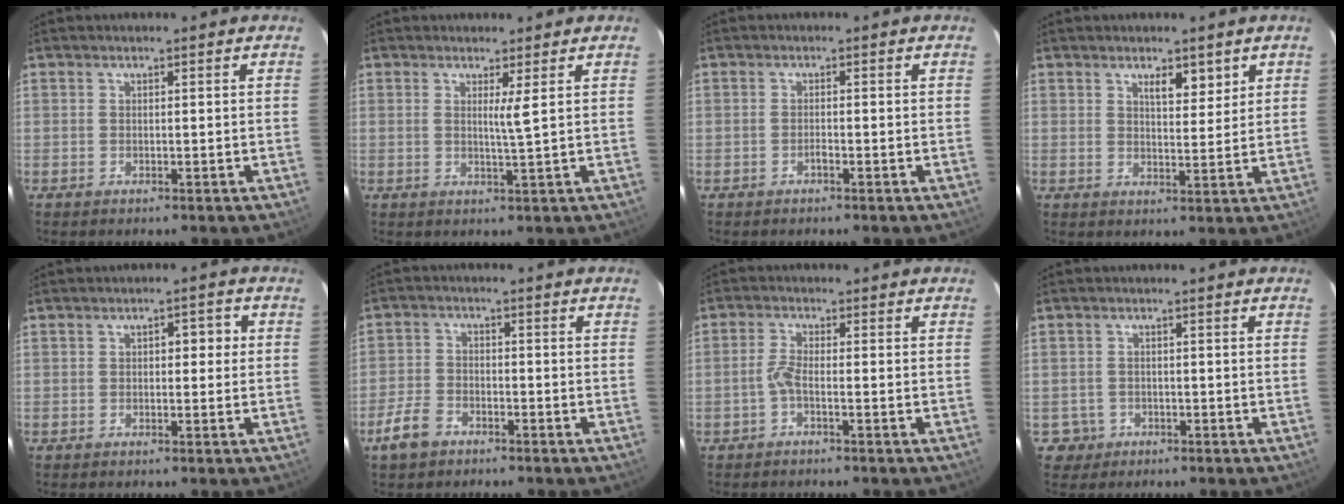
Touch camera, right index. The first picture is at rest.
{"total": 2.1, "force": [0.7, -0.6, 1.8], "torque": [-0.034, -0.009, 0.014]}
{"total": 0.8, "force": [-0.6, 0.2, 0.6], "torque": [-0.012, 0.001, -0.010]}
{"total": 3.7, "force": [2.4, 1.3, 2.5], "torque": [-0.037, -0.001, 0.040]}
{"total": 2.8, "force": [0.4, 1.4, 2.4], "torque": [-0.031, 0.017, 0.004]}
{"total": 5.1, "force": [-3.5, 3.0, 2.3], "torque": [-0.059, 0.002, -0.063]}
{"total": 2.4, "force": [-1.0, 0.3, 2.2], "torque": [-0.048, 0.001, -0.024]}
{"total": 3.0, "force": [-1.1, 2.8, -0.5], "torque": [0.015, 0.012, -0.020]}